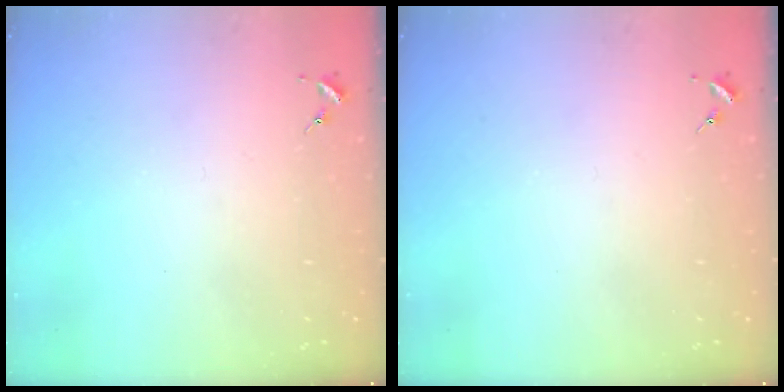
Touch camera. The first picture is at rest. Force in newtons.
{"total": 0.0}